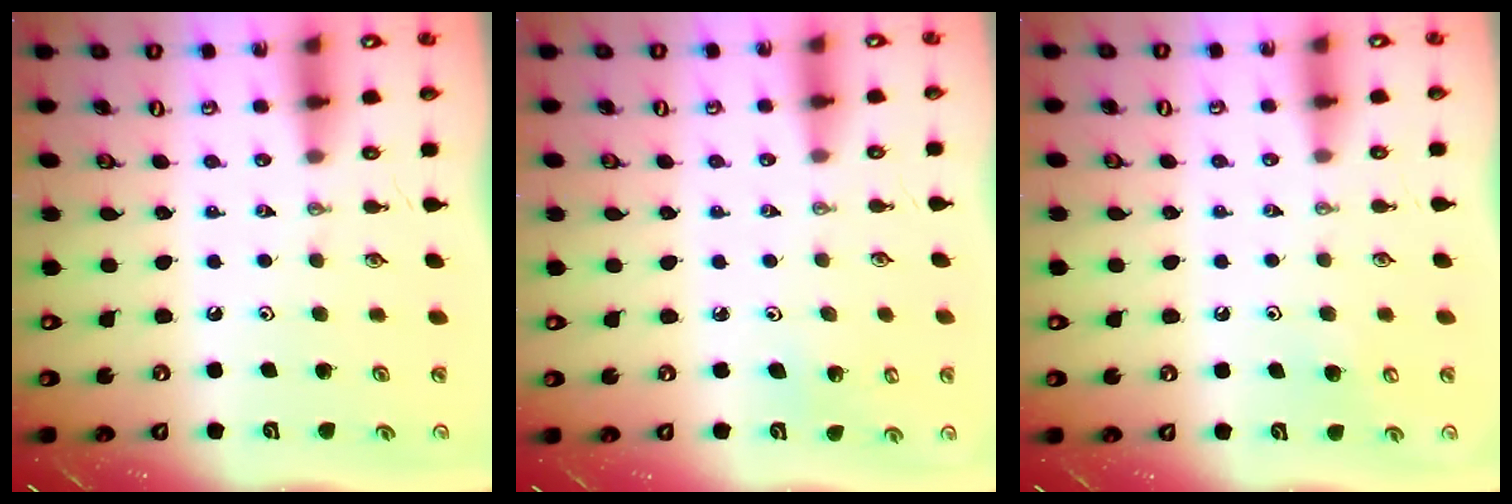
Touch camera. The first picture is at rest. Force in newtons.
{"total": 3.5, "press": 3.2, "slide": 1.3}
{"total": 4.4, "press": 4.4, "slide": 0.5}